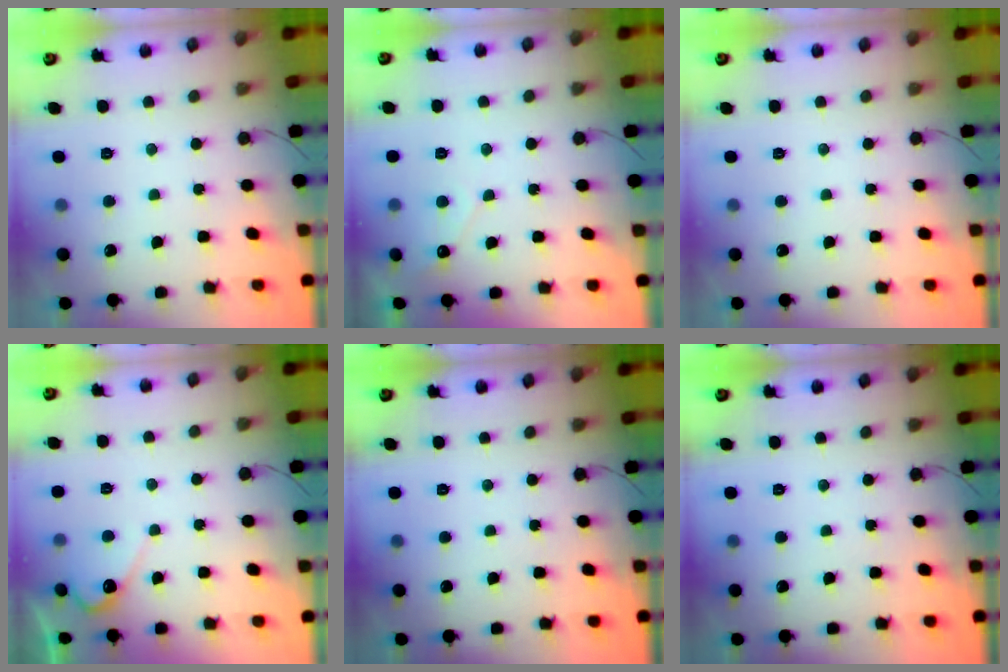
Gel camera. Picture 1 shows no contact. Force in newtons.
{"total": 2.7, "press": 2.7, "slide": 0.1}
{"total": 0.0}
{"total": 5.0, "press": 4.9, "slide": 0.2}
{"total": 0.0}
{"total": 0.0}